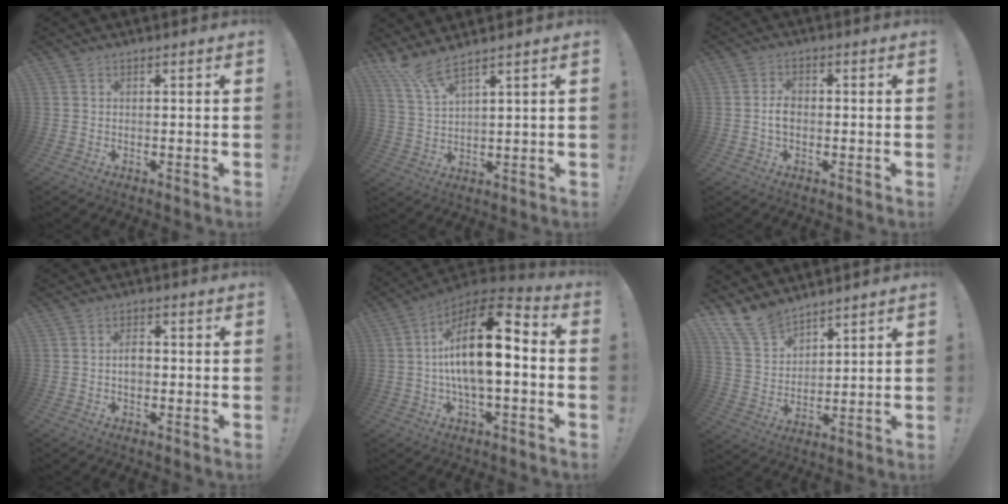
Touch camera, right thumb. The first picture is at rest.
{"total": 6.7, "force": [5.7, 0.7, 3.6], "torque": [-0.083, -0.027, 0.105]}
{"total": 4.0, "force": [-0.5, 2.7, 2.9], "torque": [-0.047, 0.006, -0.013]}
{"total": 3.6, "force": [-0.4, 2.5, 2.5], "torque": [-0.037, 0.005, -0.010]}
{"total": 18.4, "force": [0.8, 7.1, 17.0], "torque": [-0.299, -0.005, 0.010]}
{"total": 11.0, "force": [9.3, 5.0, 2.9], "torque": [-0.066, -0.064, 0.183]}